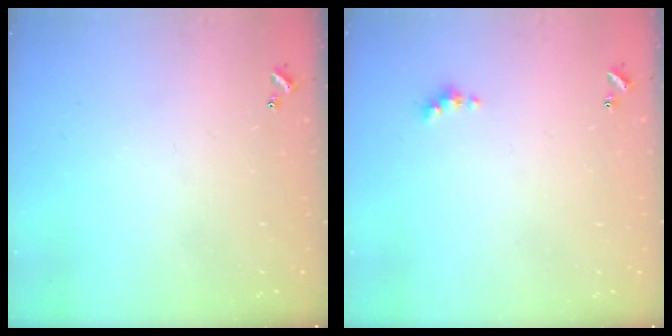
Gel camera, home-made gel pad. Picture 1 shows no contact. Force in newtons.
{"total": 2.5, "press": 2.5, "slide": 0.5}